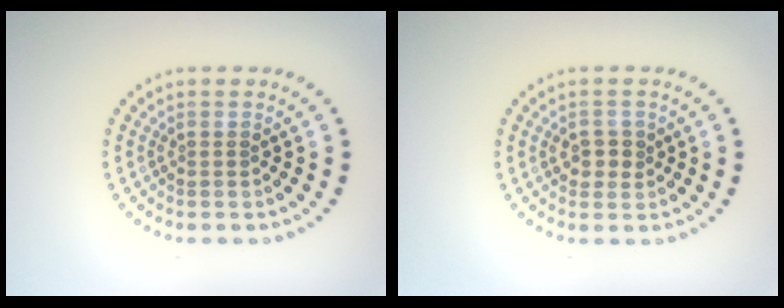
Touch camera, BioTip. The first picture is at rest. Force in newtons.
{"total": 2.1, "press": 2.0, "slide": 0.4}